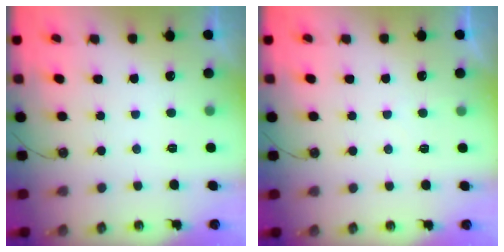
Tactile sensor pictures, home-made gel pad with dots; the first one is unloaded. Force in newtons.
{"total": 2.0, "press": 2.0, "slide": 0.3}